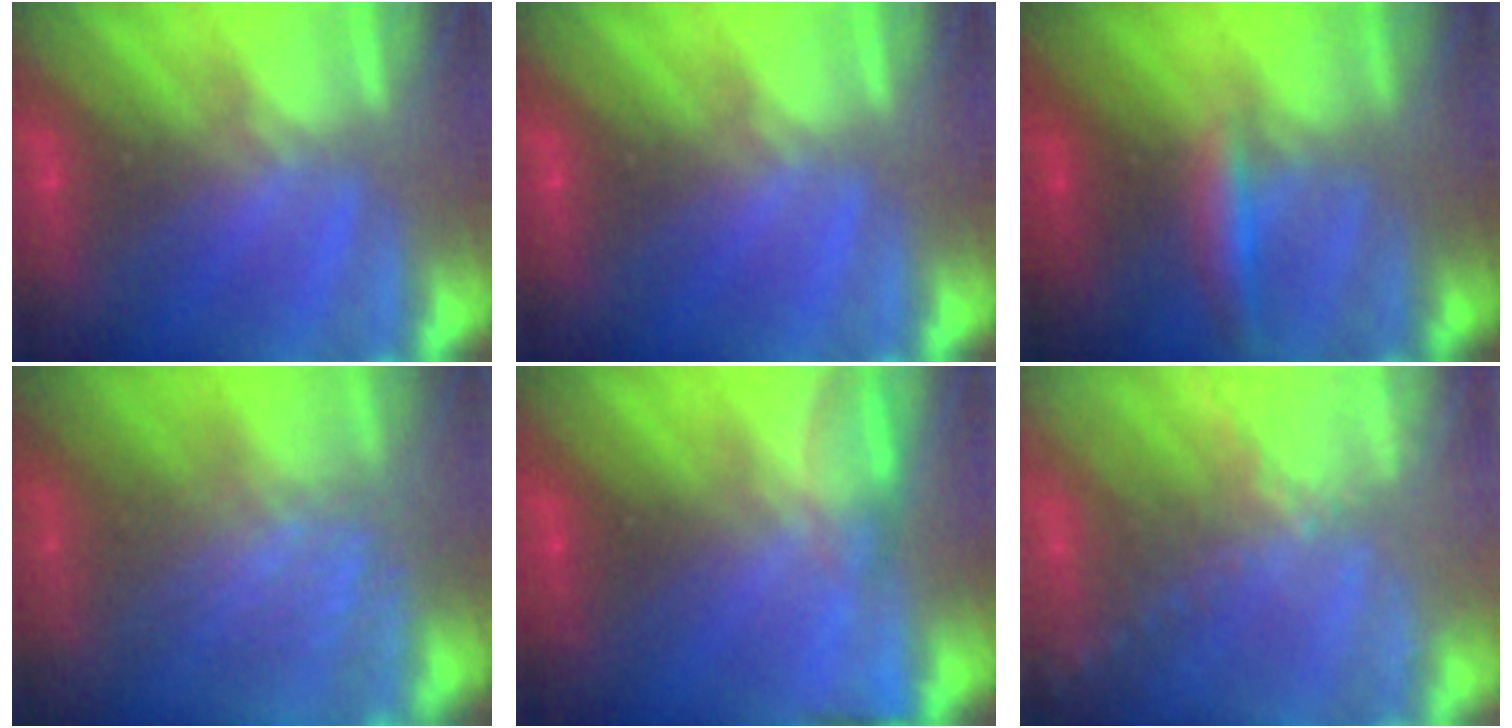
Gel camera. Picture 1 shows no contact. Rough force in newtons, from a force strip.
{"total": 0.0}
{"total": 2.8}
{"total": 2.9}
{"total": 5.0}
{"total": 9.1}